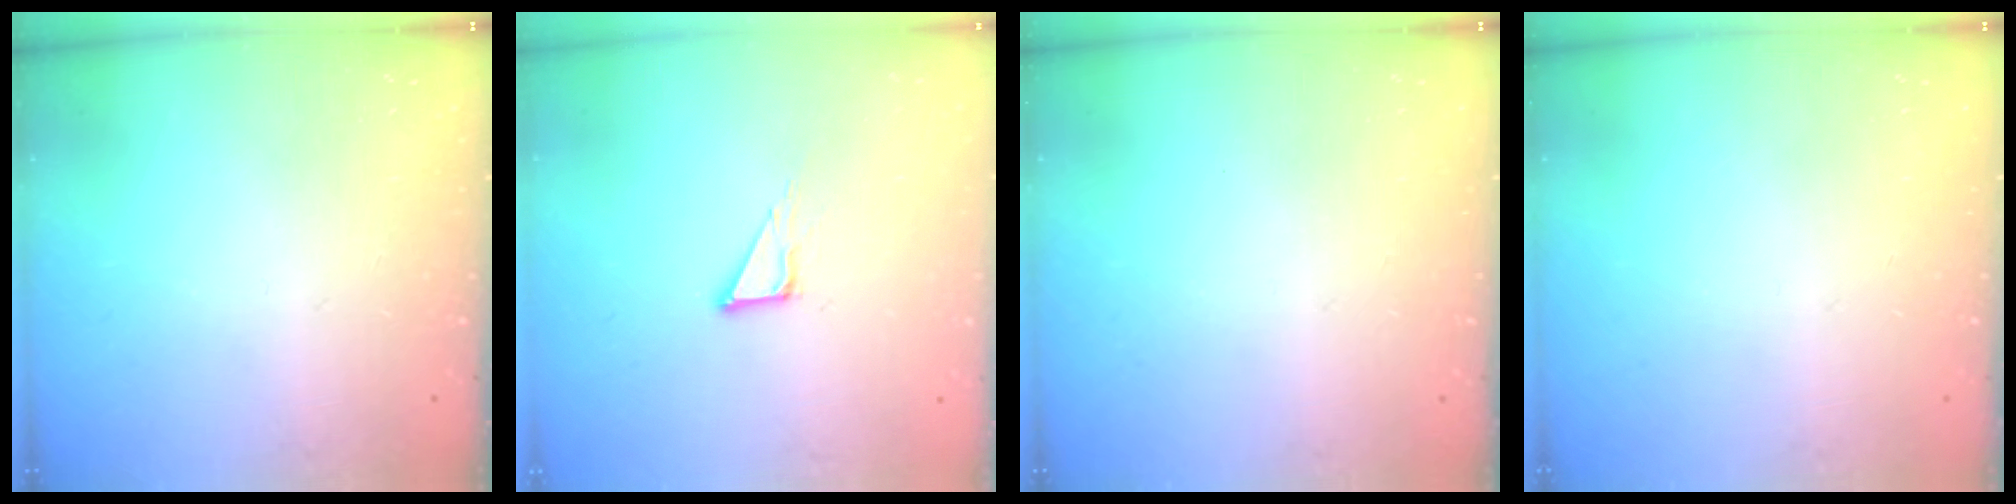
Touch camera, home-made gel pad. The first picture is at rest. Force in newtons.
{"total": 3.8, "press": 3.8, "slide": 0.0}
{"total": 0.0}
{"total": 0.0}